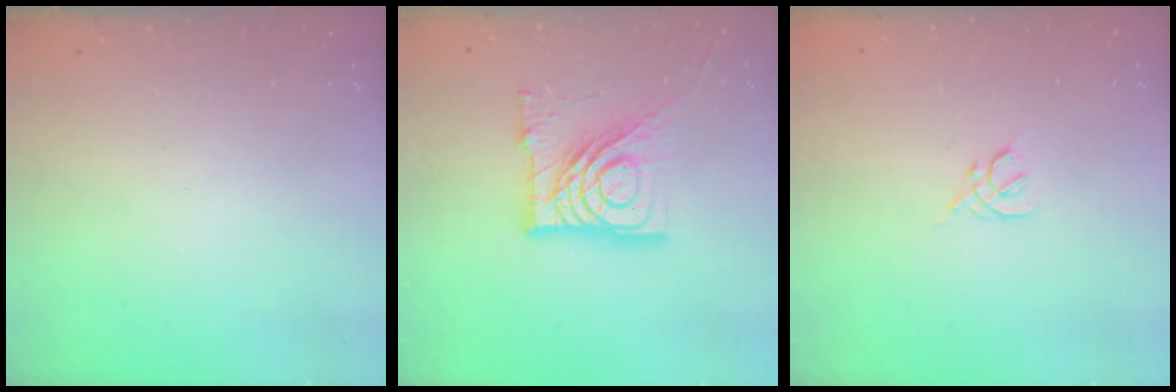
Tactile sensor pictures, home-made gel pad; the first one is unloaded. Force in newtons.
{"total": 18.2, "press": 18.1, "slide": 2.1}
{"total": 2.2, "press": 2.1, "slide": 0.6}